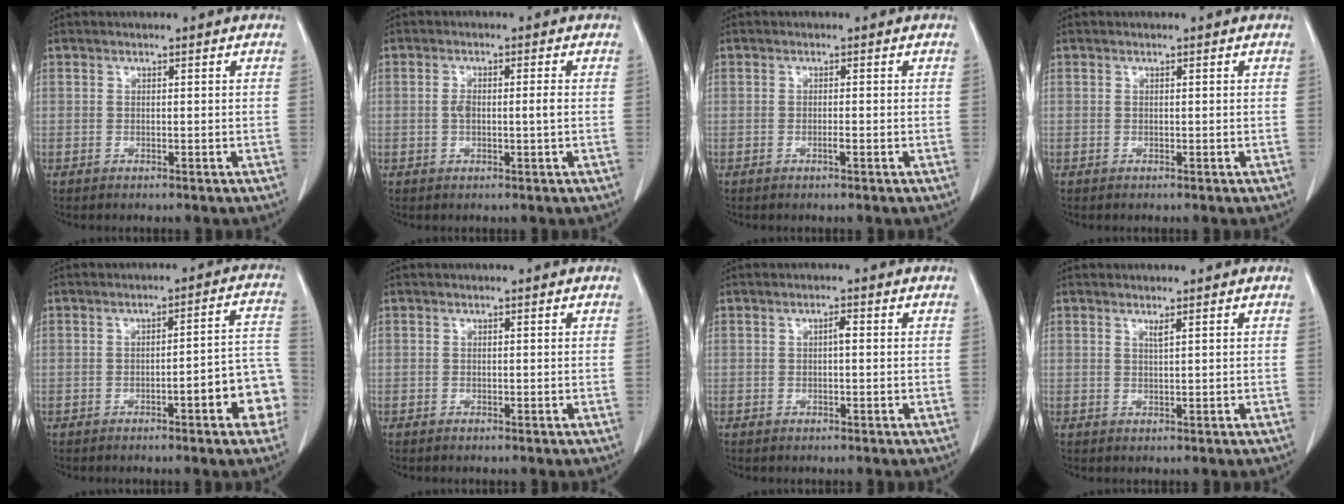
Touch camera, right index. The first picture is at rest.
{"total": 2.9, "force": [-0.2, 0.6, 2.9], "torque": [-0.056, 0.004, -0.001]}
{"total": 0.9, "force": [-0.4, 0.0, 0.8], "torque": [-0.017, 0.001, -0.006]}
{"total": 0.0}
{"total": 9.1, "force": [-3.6, 1.4, 8.2], "torque": [-0.085, 0.027, -0.044]}
{"total": 0.0}
{"total": 1.1, "force": [0.0, 0.2, 1.1], "torque": [-0.019, 0.003, 0.000]}
{"total": 0.9, "force": [0.6, -0.3, 0.6], "torque": [-0.016, -0.006, 0.012]}